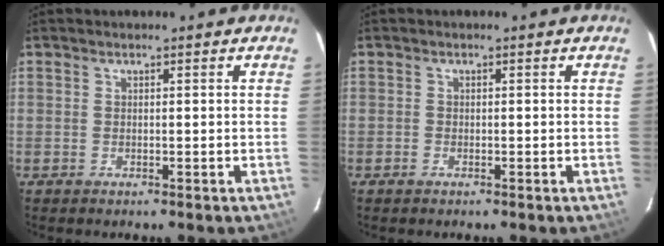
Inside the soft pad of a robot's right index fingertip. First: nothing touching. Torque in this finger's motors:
{"motor_torque": [0.02, -0.04, 0.00, -0.01]}